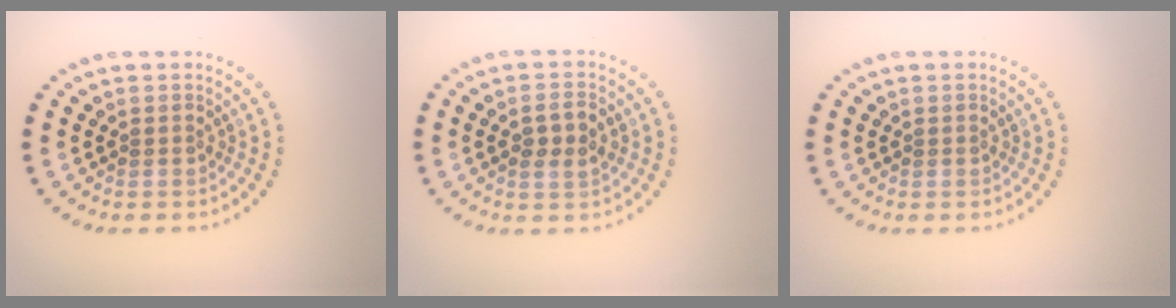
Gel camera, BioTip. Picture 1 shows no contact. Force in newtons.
{"total": 2.5, "press": 2.4, "slide": 0.4}
{"total": 0.0}